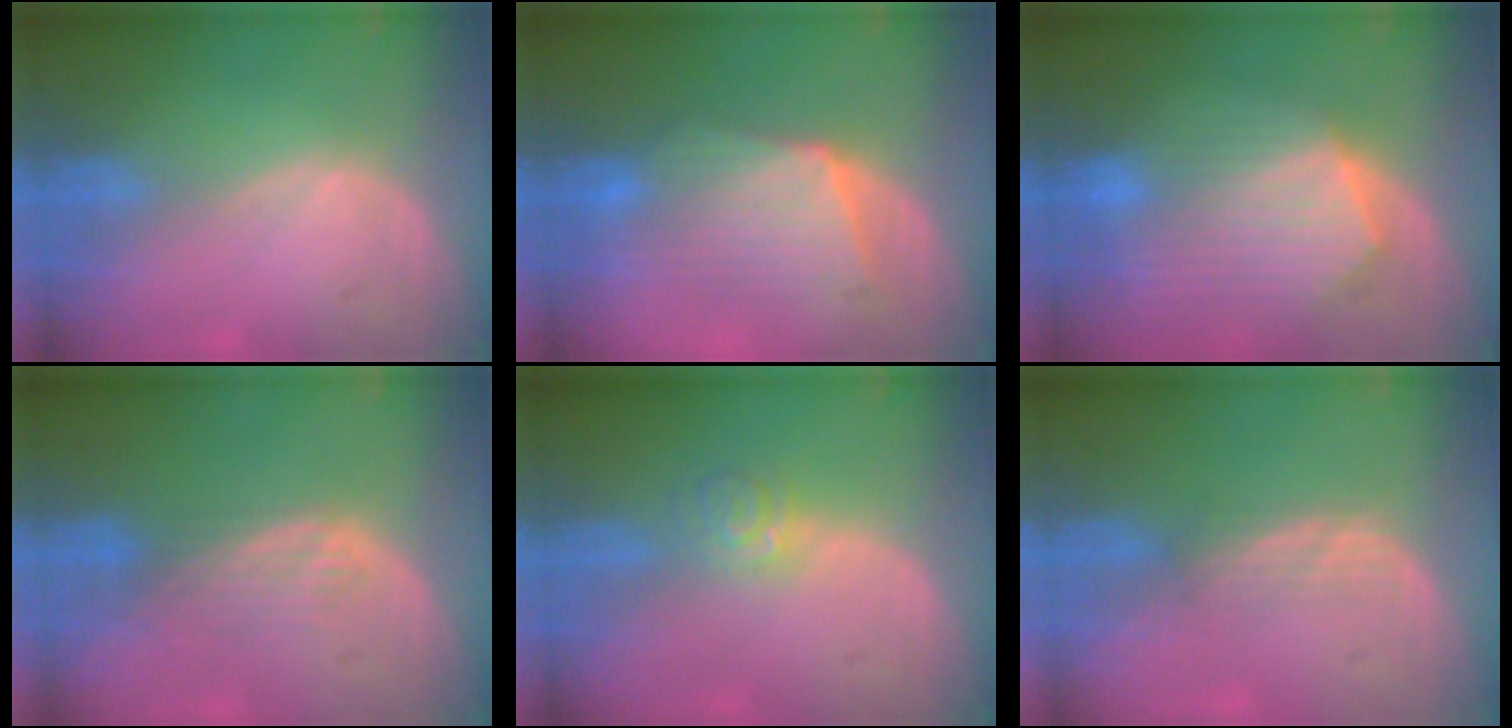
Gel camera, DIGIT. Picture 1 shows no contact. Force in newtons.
{"total": 7.9, "press": 7.9, "slide": 0.9}
{"total": 10.3, "press": 9.0, "slide": 5.1}
{"total": 3.9, "press": 3.3, "slide": 2.2}
{"total": 3.6, "press": 3.4, "slide": 1.2}
{"total": 2.3, "press": 2.2, "slide": 0.3}